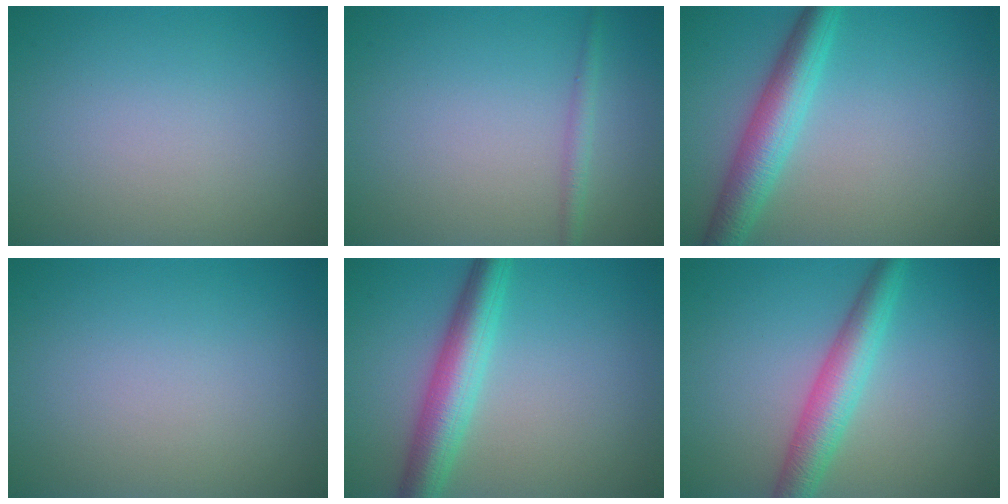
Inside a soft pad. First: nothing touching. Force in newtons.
{"total": 1.3, "press": 1.3, "slide": 0.0}
{"total": 4.8, "press": 4.8, "slide": 0.0}
{"total": 0.0}
{"total": 5.1, "press": 5.1, "slide": 0.1}
{"total": 4.4, "press": 4.4, "slide": 0.1}